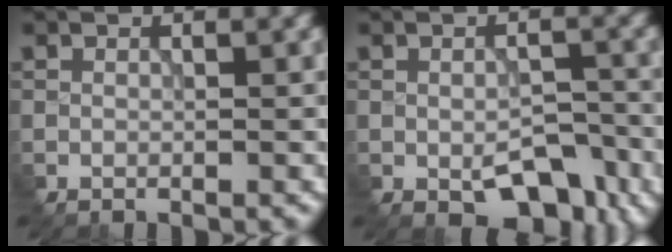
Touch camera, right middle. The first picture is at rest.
{"total": 4.5, "force": [-2.1, 2.4, 3.1], "torque": [-0.045, -0.007, -0.029]}